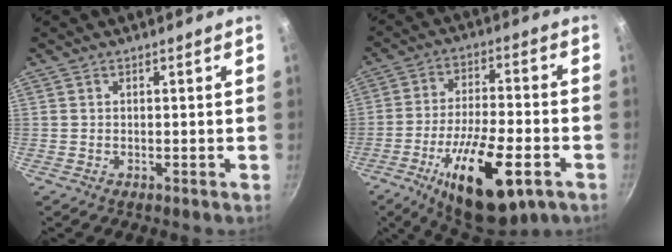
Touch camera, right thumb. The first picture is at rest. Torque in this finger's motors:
{"motor_torque": [0.14, 0.79, 1.61, -1.18, 0.50]}